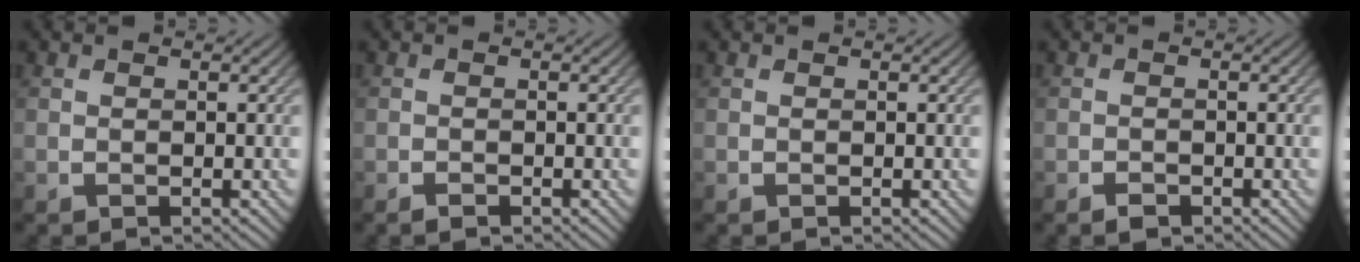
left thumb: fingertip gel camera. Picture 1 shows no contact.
{"total": 0.9, "force": [-0.7, 0.4, 0.5], "torque": [-0.008, -0.003, -0.012]}
{"total": 0.0}
{"total": 1.2, "force": [-0.9, 0.6, 0.5], "torque": [-0.009, -0.003, -0.017]}